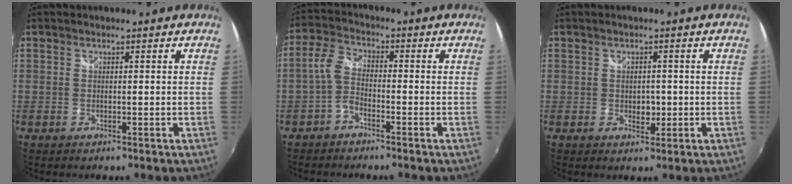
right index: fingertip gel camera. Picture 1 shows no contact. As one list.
[{"total": 3.6, "force": [-1.9, 1.7, 2.5], "torque": [-0.064, 0.013, -0.039]}, {"total": 2.4, "force": [-0.3, 1.9, 1.4], "torque": [-0.019, -0.001, -0.005]}]